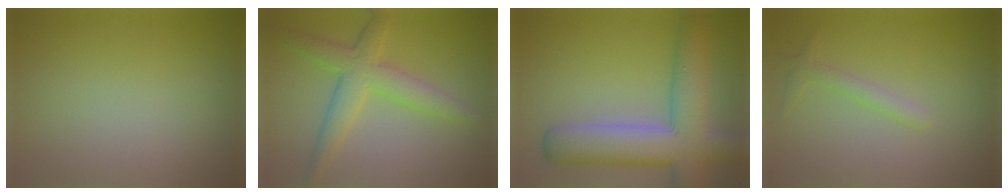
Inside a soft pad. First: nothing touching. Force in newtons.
{"total": 4.5, "press": 4.5, "slide": 0.2}
{"total": 9.4, "press": 9.4, "slide": 0.5}
{"total": 1.4, "press": 1.4, "slide": 0.1}